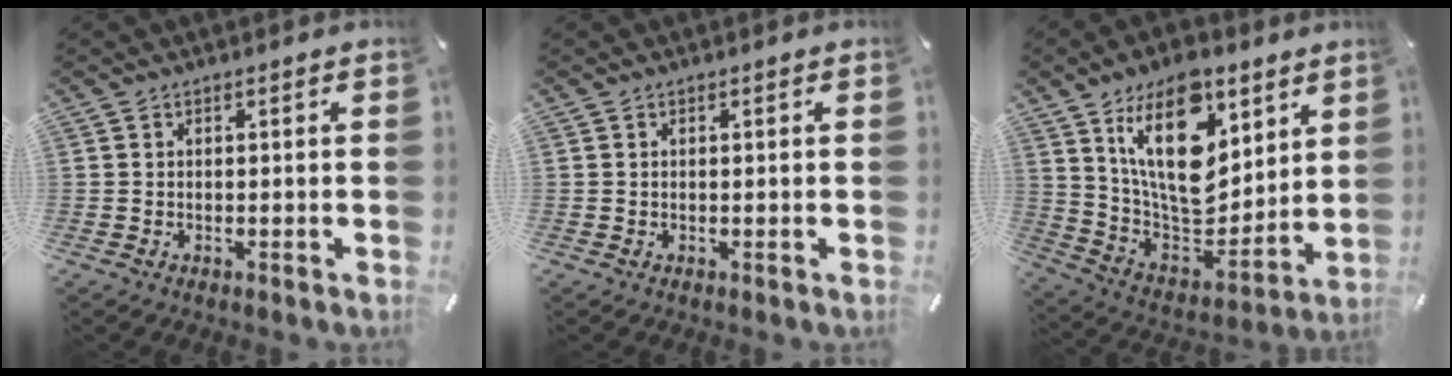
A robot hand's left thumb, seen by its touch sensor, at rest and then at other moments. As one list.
[{"total": 0.0}, {"total": 21.2, "force": [10.4, 11.7, 14.3], "torque": [-0.265, -0.066, 0.177]}]